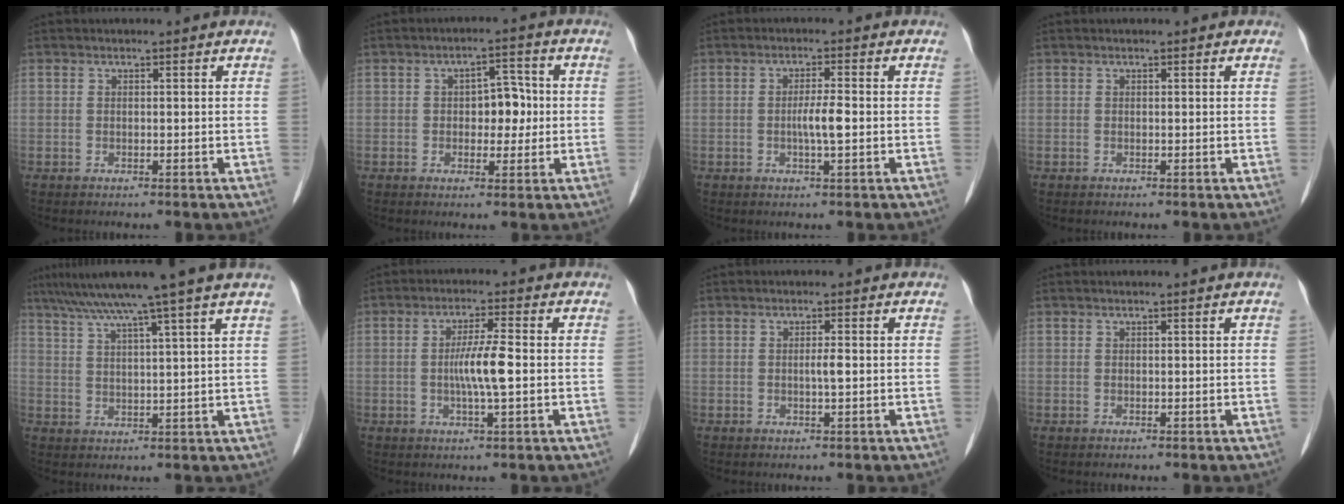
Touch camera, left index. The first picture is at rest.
{"total": 5.0, "force": [-0.1, 2.9, 4.0], "torque": [-0.055, 0.014, 0.004]}
{"total": 3.6, "force": [-0.6, 0.4, 3.5], "torque": [-0.066, -0.002, -0.008]}
{"total": 0.6, "force": [0.4, 0.5, 0.2], "torque": [-0.003, 0.009, -0.003]}
{"total": 11.5, "force": [8.9, -2.4, 6.8], "torque": [-0.111, 0.015, 0.128]}
{"total": 5.6, "force": [-0.6, 0.2, 5.6], "torque": [-0.109, -0.004, -0.010]}
{"total": 1.4, "force": [-0.2, 0.0, 1.4], "torque": [-0.025, -0.001, 0.000]}
{"total": 0.0}